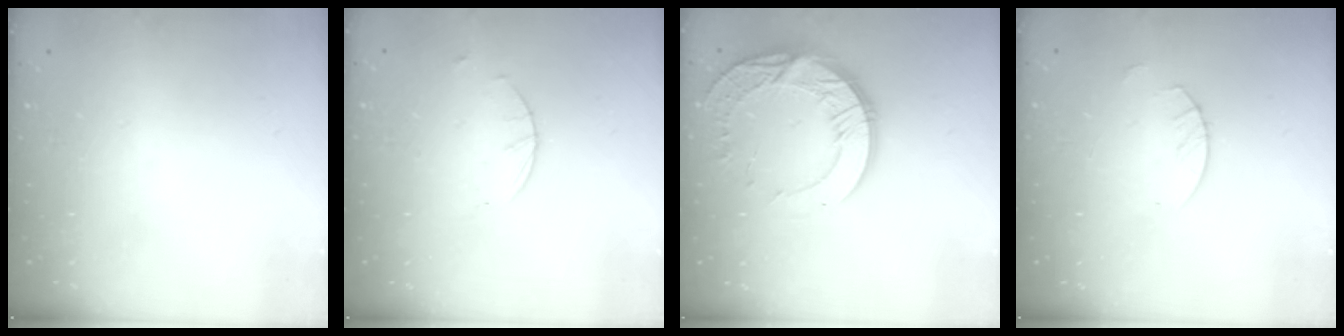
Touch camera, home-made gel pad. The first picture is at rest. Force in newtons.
{"total": 1.7, "press": 1.7, "slide": 0.3}
{"total": 17.8, "press": 17.7, "slide": 1.5}
{"total": 2.7, "press": 2.7, "slide": 0.2}